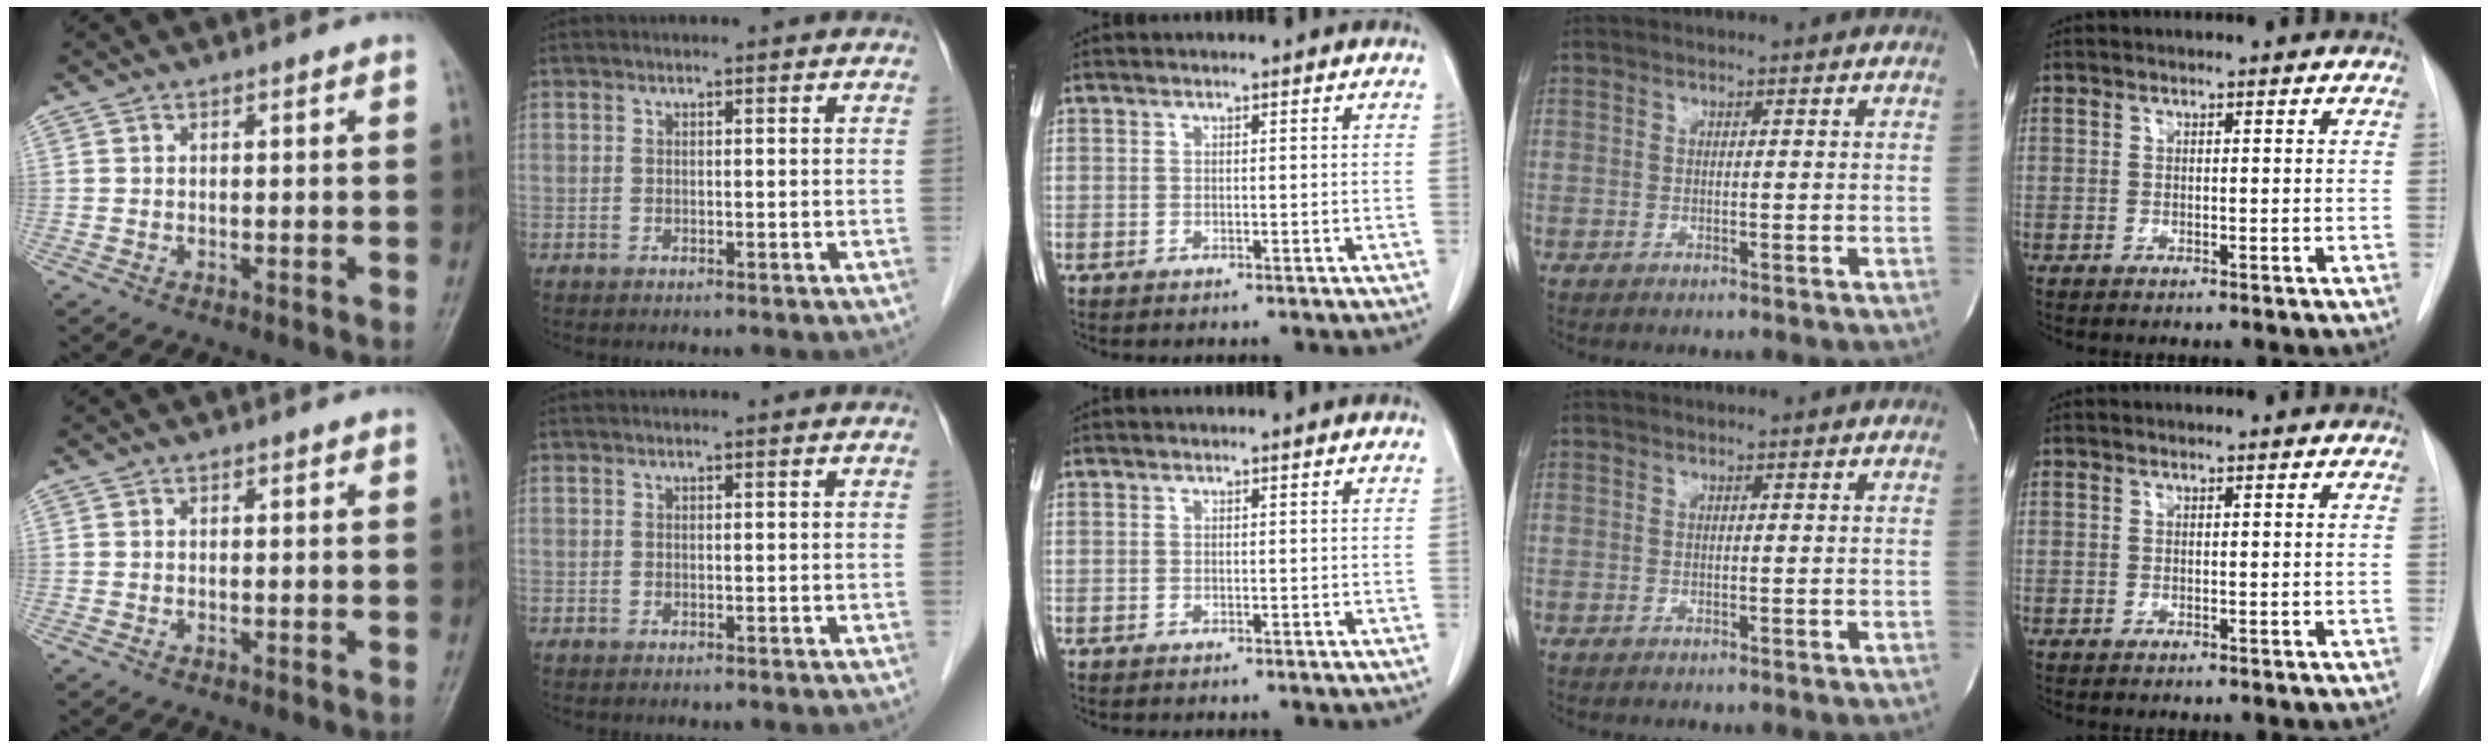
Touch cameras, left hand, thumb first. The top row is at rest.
{}